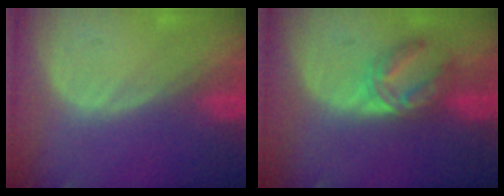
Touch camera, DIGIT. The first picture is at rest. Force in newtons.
{"total": 5.6, "press": 5.5, "slide": 1.1}